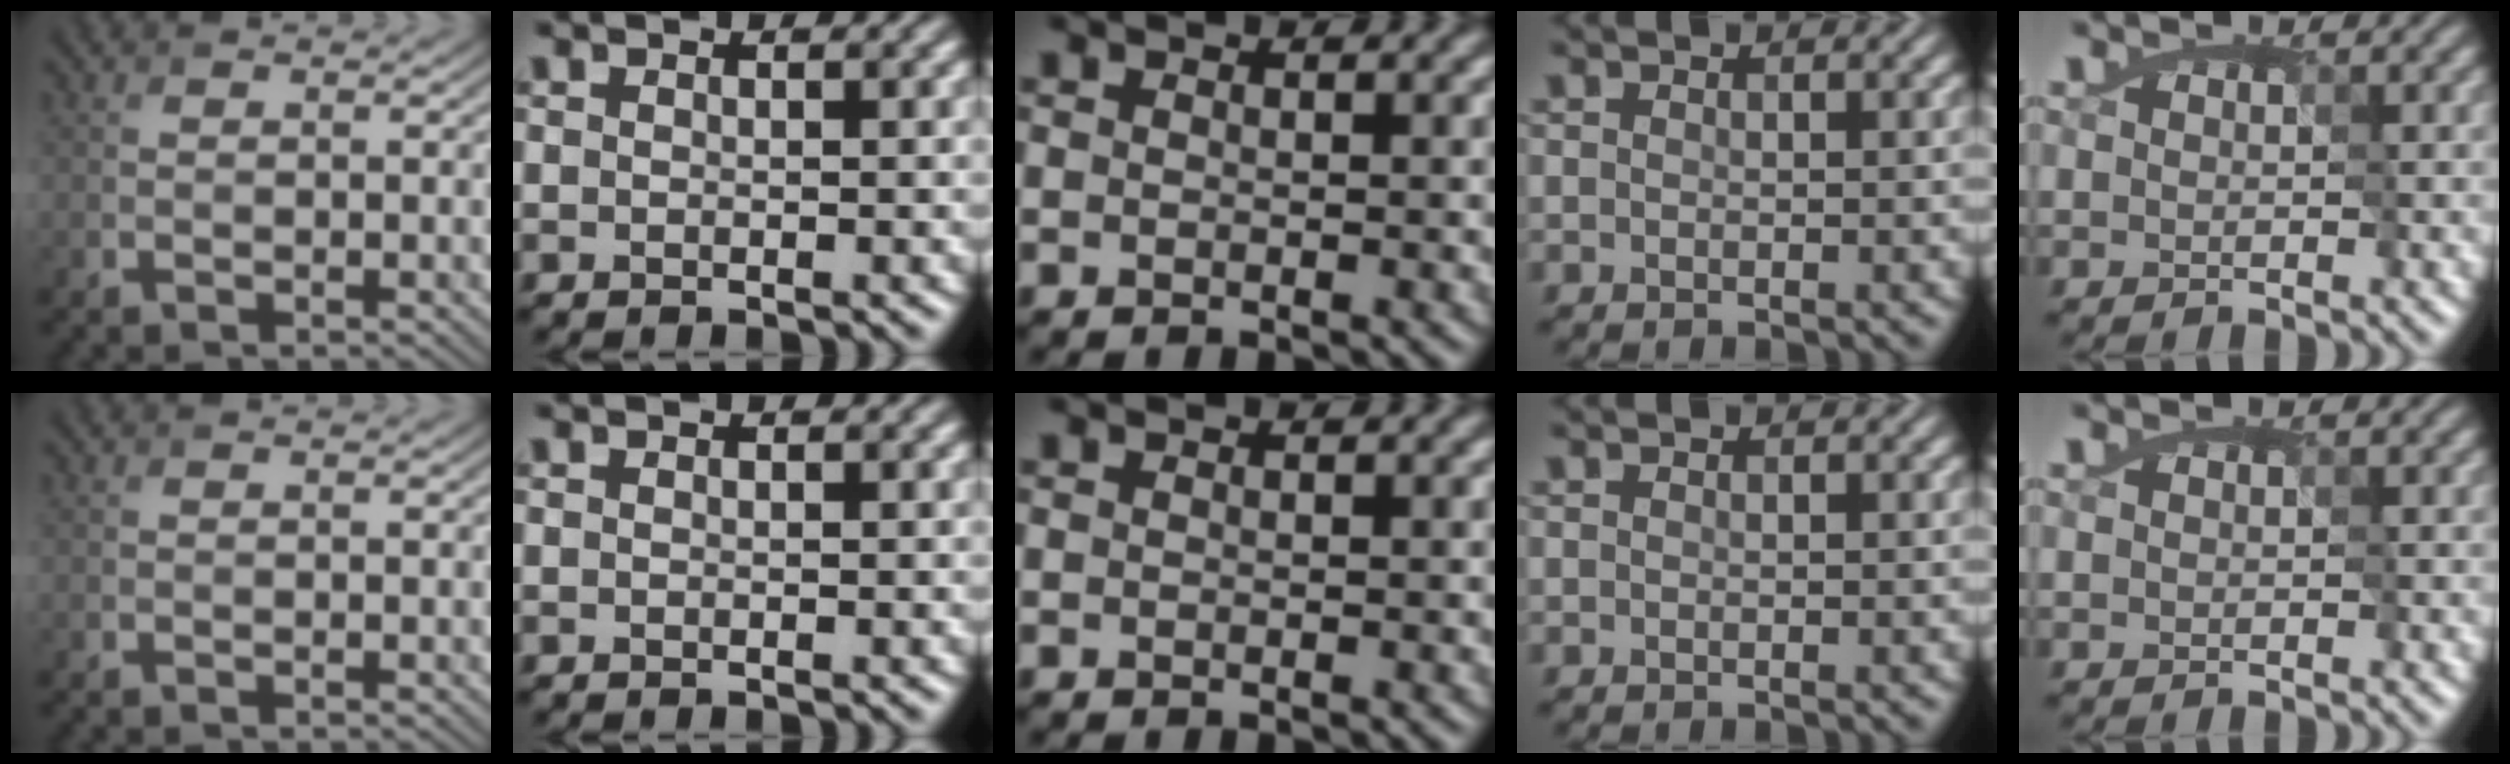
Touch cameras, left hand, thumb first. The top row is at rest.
{}